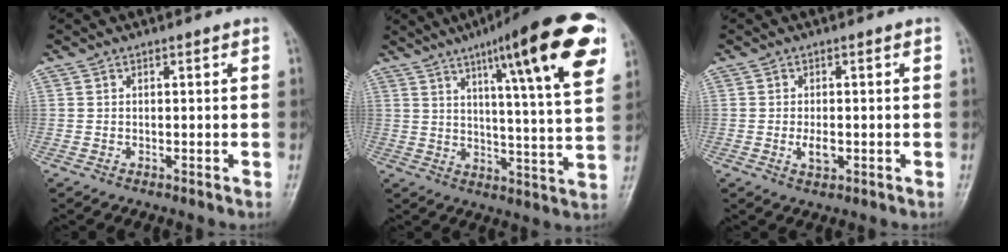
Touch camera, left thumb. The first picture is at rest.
{"total": 22.5, "force": [11.3, 3.5, 19.1], "torque": [-0.252, -0.026, 0.158]}
{"total": 2.6, "force": [-0.6, 1.4, 2.2], "torque": [-0.040, -0.003, -0.008]}